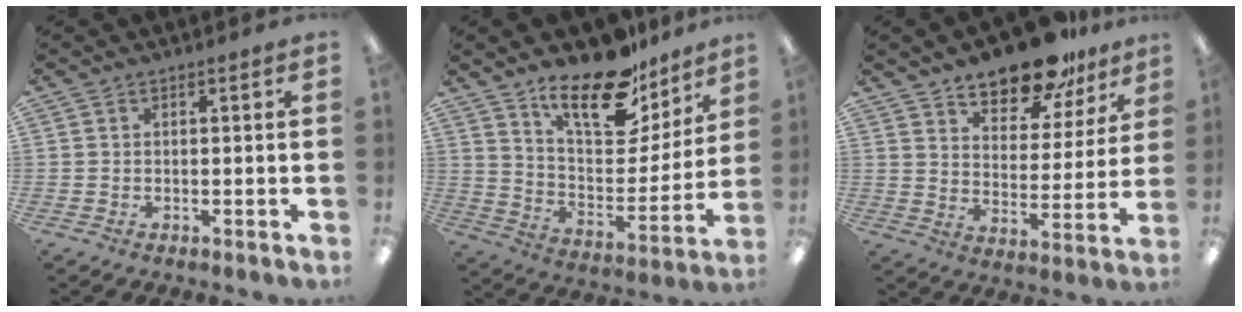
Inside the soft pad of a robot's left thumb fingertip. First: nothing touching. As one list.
[{"total": 18.7, "force": [14.3, 7.6, 9.4], "torque": [-0.149, -0.099, 0.247]}, {"total": 15.3, "force": [13.0, 5.6, 5.9], "torque": [-0.083, -0.094, 0.228]}]